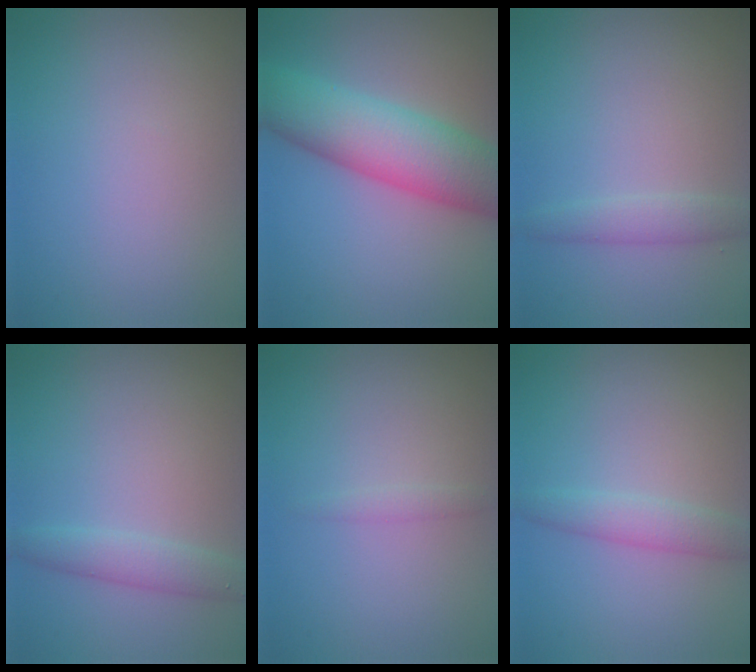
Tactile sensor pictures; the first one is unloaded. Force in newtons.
{"total": 8.7, "press": 8.7, "slide": 0.3}
{"total": 1.9, "press": 1.9, "slide": 0.0}
{"total": 2.4, "press": 2.4, "slide": 0.1}
{"total": 0.8, "press": 0.8, "slide": 0.0}
{"total": 2.2, "press": 2.2, "slide": 0.1}